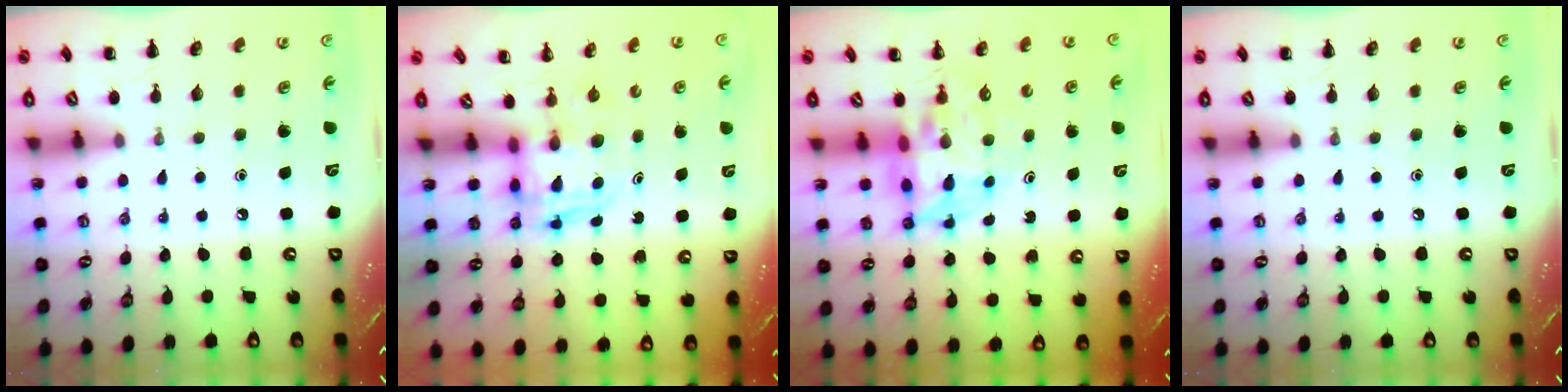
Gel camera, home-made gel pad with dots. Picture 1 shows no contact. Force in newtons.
{"total": 2.6, "press": 2.6, "slide": 0.2}
{"total": 9.5, "press": 9.1, "slide": 2.8}
{"total": 0.0}